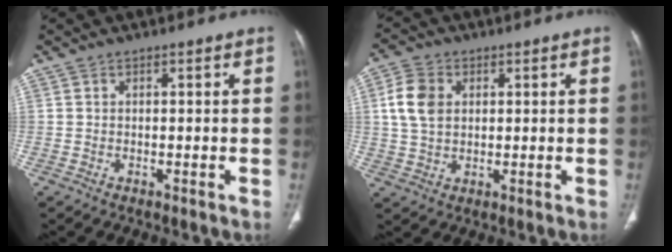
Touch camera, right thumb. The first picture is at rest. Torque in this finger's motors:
{"motor_torque": [-0.64, 0.22, 0.81, 0.13, -0.02]}